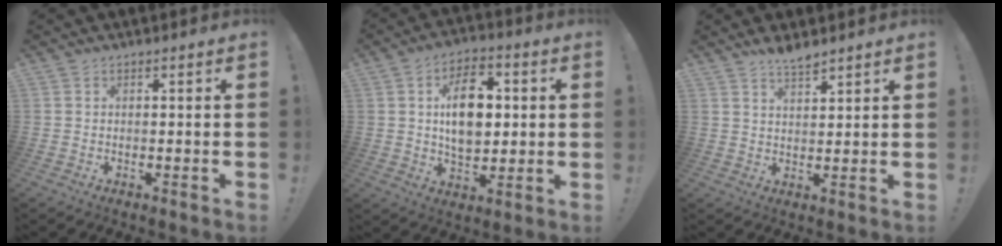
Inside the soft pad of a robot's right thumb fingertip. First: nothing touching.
{"total": 14.6, "force": [2.4, 9.5, 10.8], "torque": [-0.169, 0.011, 0.041]}
{"total": 4.4, "force": [3.9, 0.8, 1.9], "torque": [-0.028, -0.030, 0.068]}